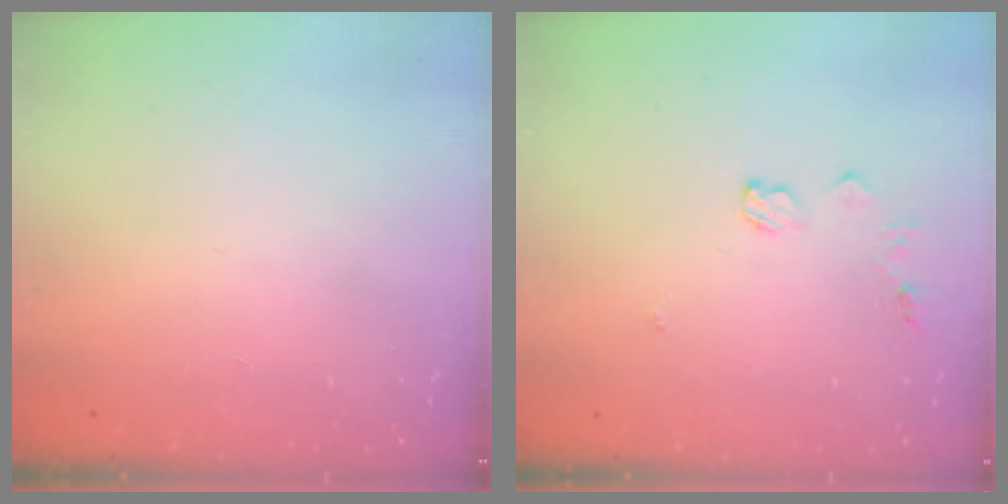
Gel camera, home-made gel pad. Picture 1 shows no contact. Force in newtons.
{"total": 5.6, "press": 5.5, "slide": 0.6}